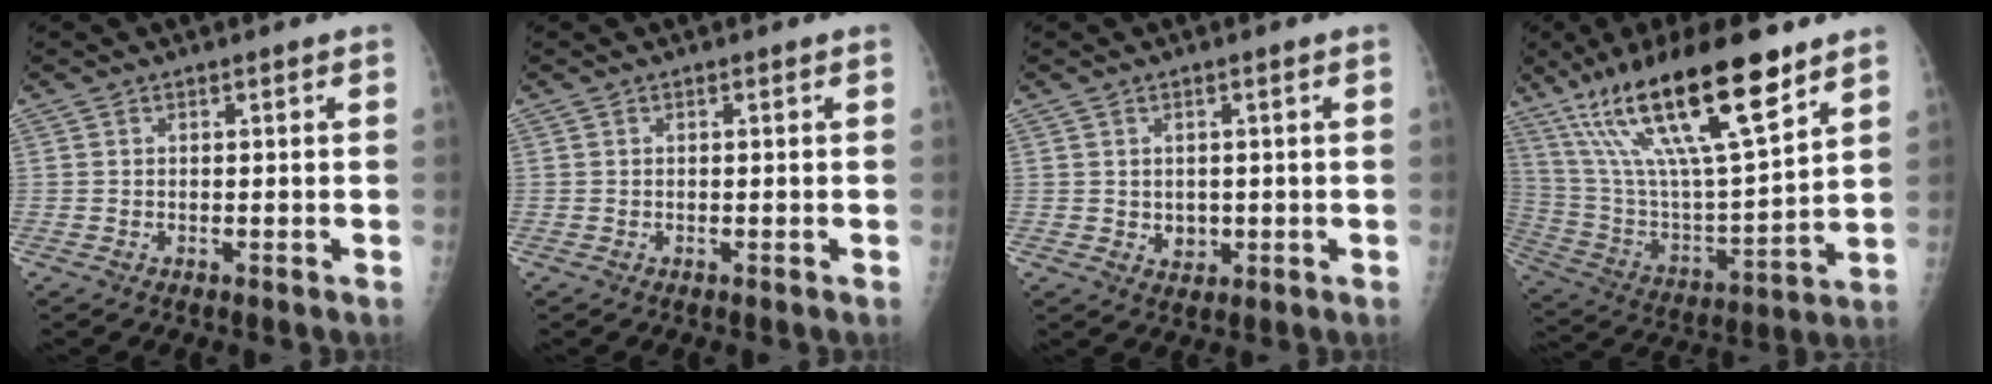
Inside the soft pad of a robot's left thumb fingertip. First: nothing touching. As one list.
[{"total": 0.0}, {"total": 2.5, "force": [0.1, 2.1, 1.3], "torque": [-0.008, -0.002, 0.008]}, {"total": 25.3, "force": [15.6, 5.6, 19.1], "torque": [-0.343, -0.048, 0.284]}]